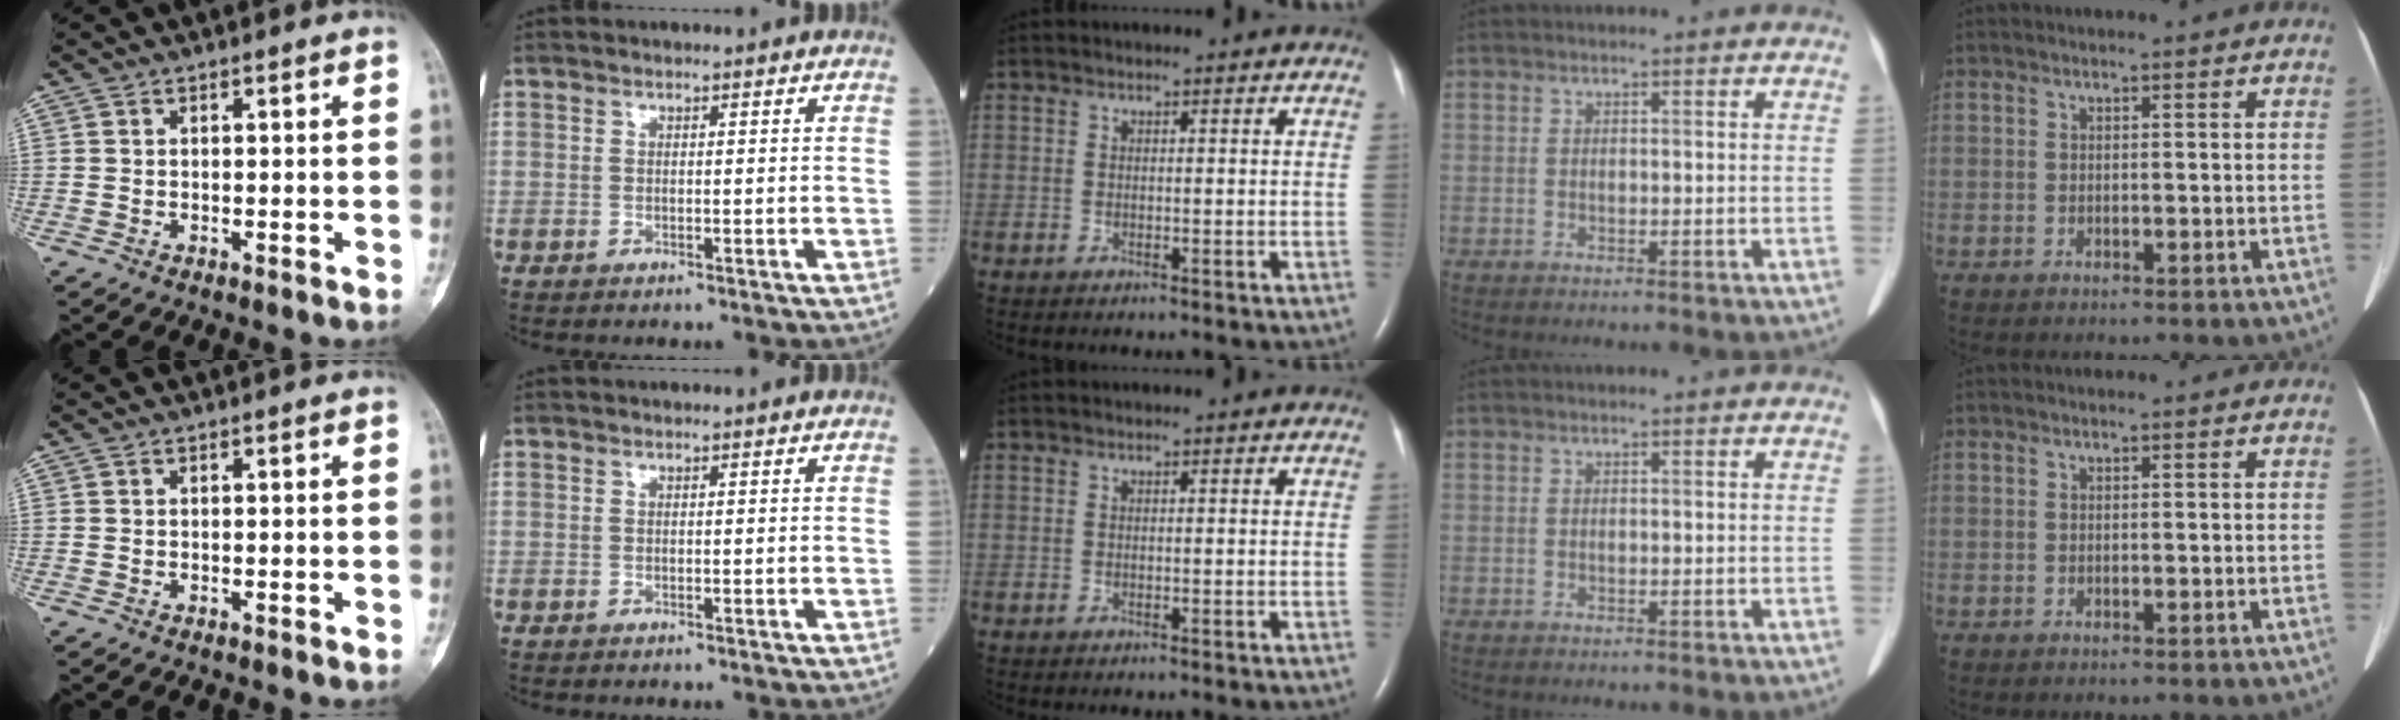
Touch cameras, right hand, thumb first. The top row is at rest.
{}